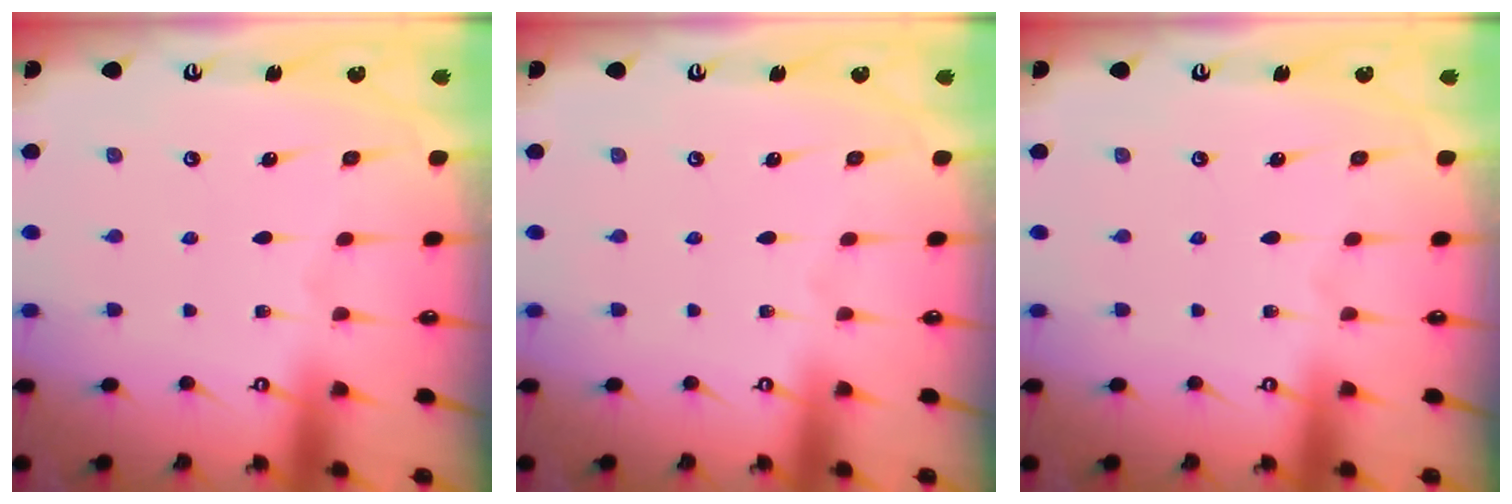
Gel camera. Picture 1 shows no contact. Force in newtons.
{"total": 0.0}
{"total": 0.0}